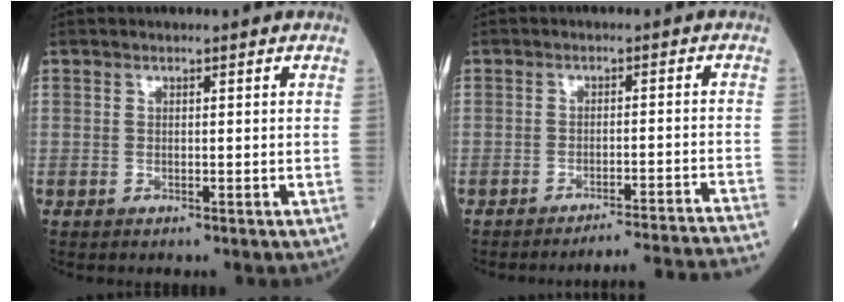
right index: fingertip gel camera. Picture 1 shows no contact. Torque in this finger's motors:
{"motor_torque": [-0.49, -0.09, -0.15, -0.02]}